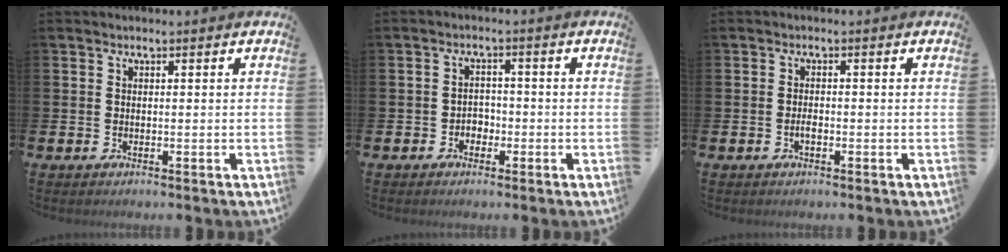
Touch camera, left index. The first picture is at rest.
{"total": 2.1, "force": [-1.4, 1.5, 0.4], "torque": [-0.011, 0.005, -0.032]}
{"total": 1.2, "force": [-0.7, 0.4, 0.9], "torque": [-0.017, -0.002, -0.013]}